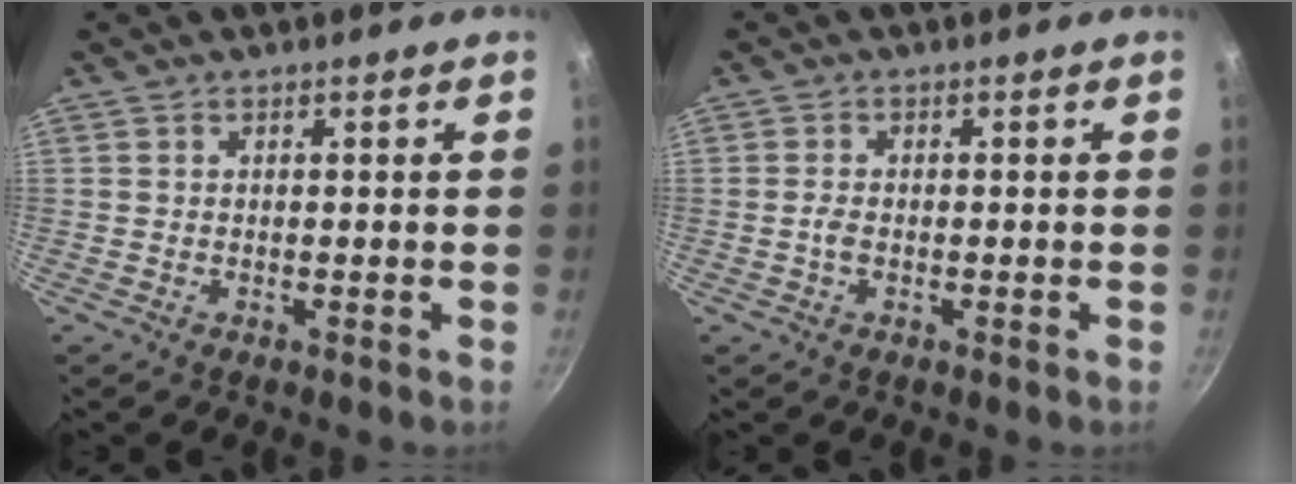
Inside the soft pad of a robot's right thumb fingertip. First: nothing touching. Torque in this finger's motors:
{"motor_torque": [-0.38, 0.23, 0.07, 0.20, 0.00]}